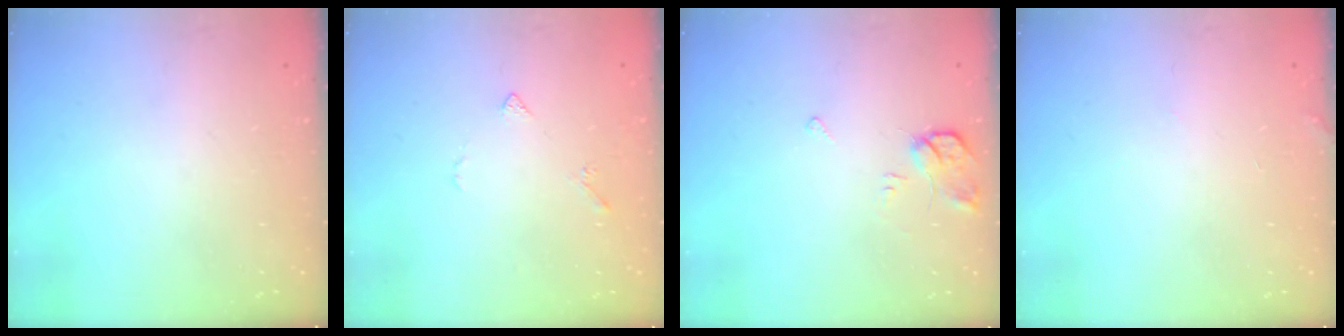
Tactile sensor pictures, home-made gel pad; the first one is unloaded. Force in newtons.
{"total": 3.9, "press": 3.9, "slide": 0.7}
{"total": 5.5, "press": 5.5, "slide": 0.6}
{"total": 1.9, "press": 1.9, "slide": 0.2}